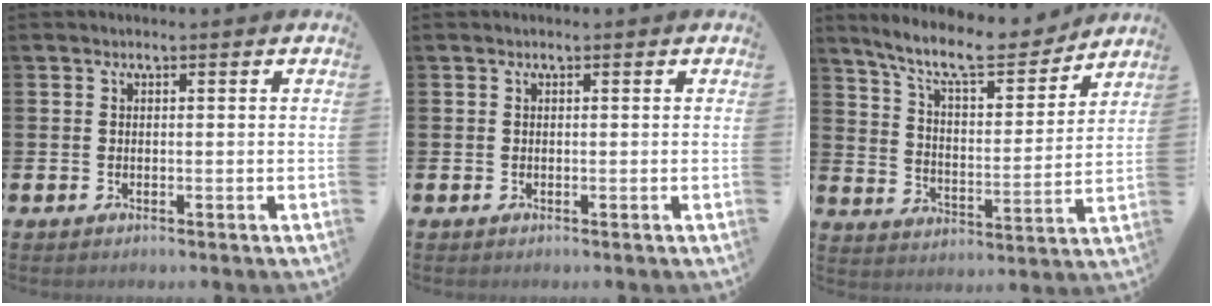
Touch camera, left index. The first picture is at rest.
{"total": 0.0}
{"total": 10.5, "force": [9.2, 2.4, 4.4], "torque": [-0.107, -0.061, 0.156]}